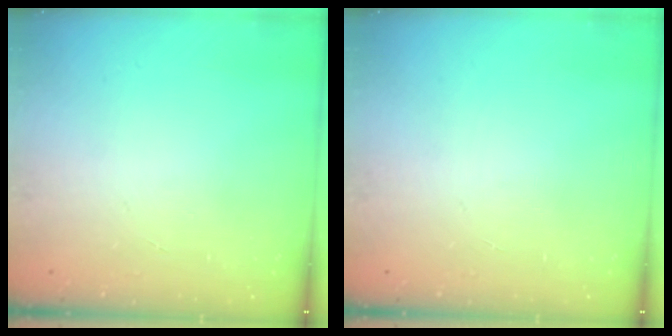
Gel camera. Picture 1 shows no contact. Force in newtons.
{"total": 0.0}